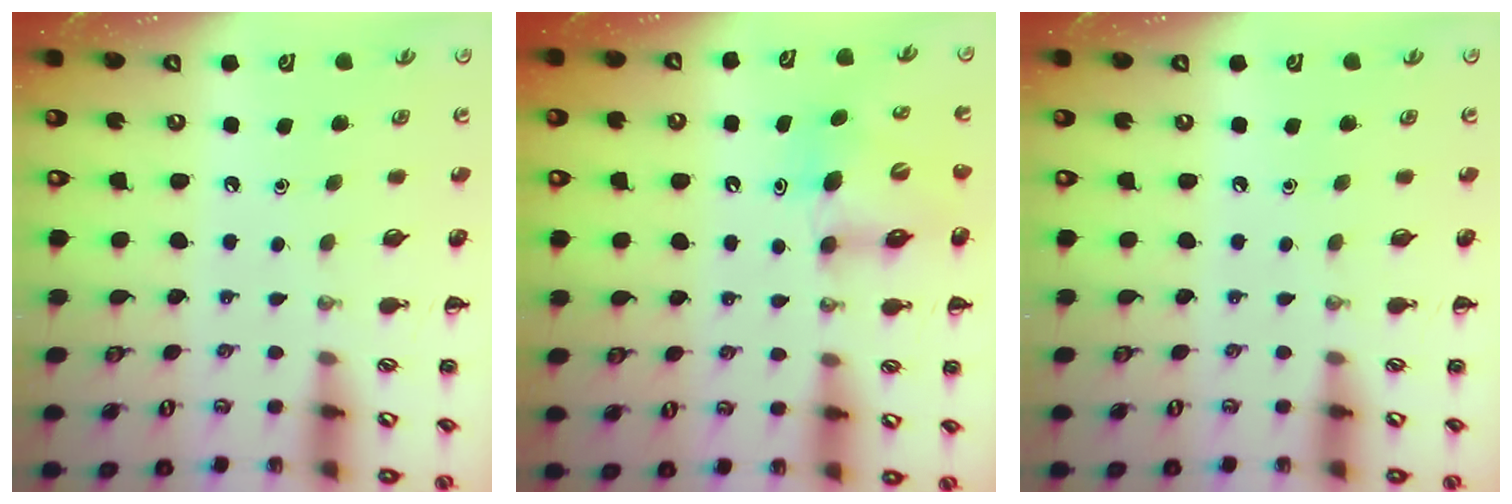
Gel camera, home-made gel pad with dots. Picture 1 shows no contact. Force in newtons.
{"total": 7.0, "press": 6.9, "slide": 0.9}
{"total": 0.0}